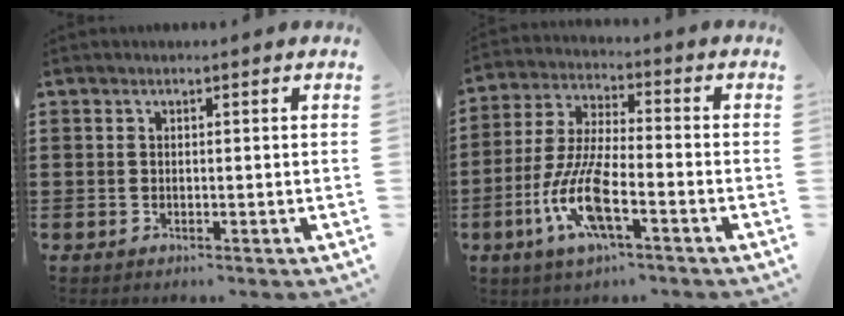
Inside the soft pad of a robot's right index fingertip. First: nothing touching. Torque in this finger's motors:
{"motor_torque": [2.14, 0.00, 1.05, 0.21]}